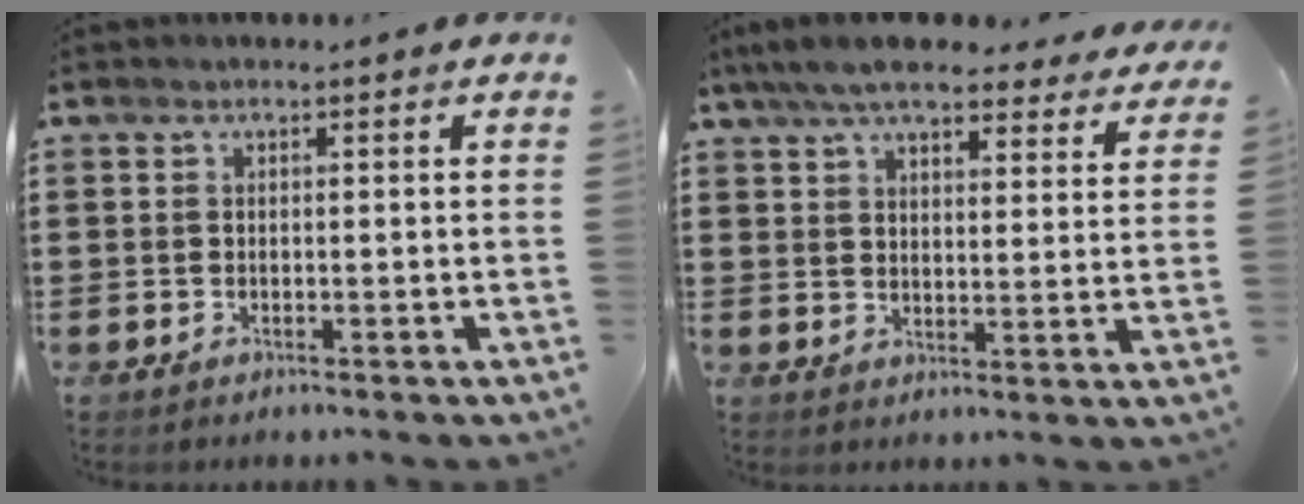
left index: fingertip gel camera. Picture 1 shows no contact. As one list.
[{"total": 7.8, "force": [6.9, 1.3, 3.4], "torque": [-0.081, -0.023, 0.125]}]